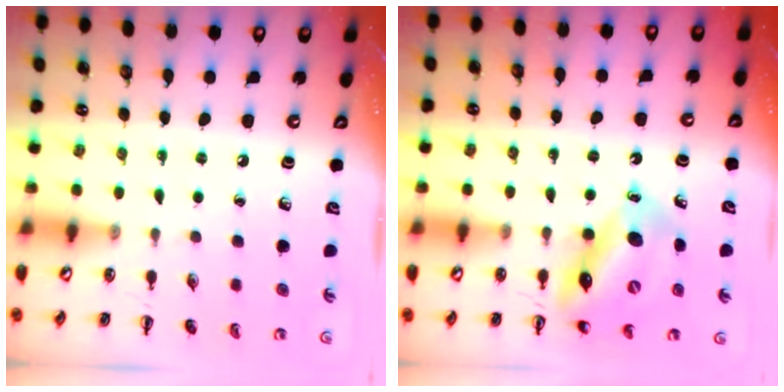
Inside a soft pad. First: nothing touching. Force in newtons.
{"total": 12.3, "press": 11.7, "slide": 3.7}